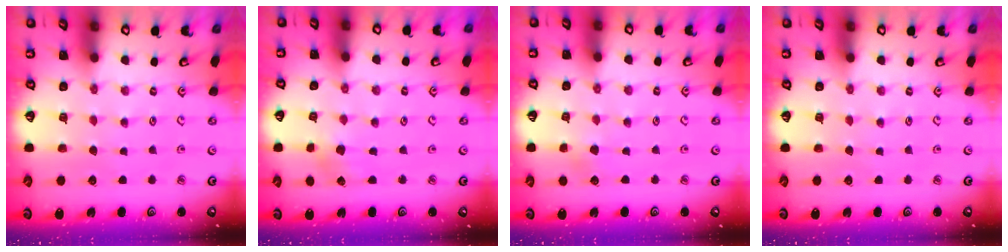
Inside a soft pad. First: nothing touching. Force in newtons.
{"total": 4.8, "press": 4.8, "slide": 0.6}
{"total": 2.9, "press": 2.8, "slide": 0.3}
{"total": 0.0}